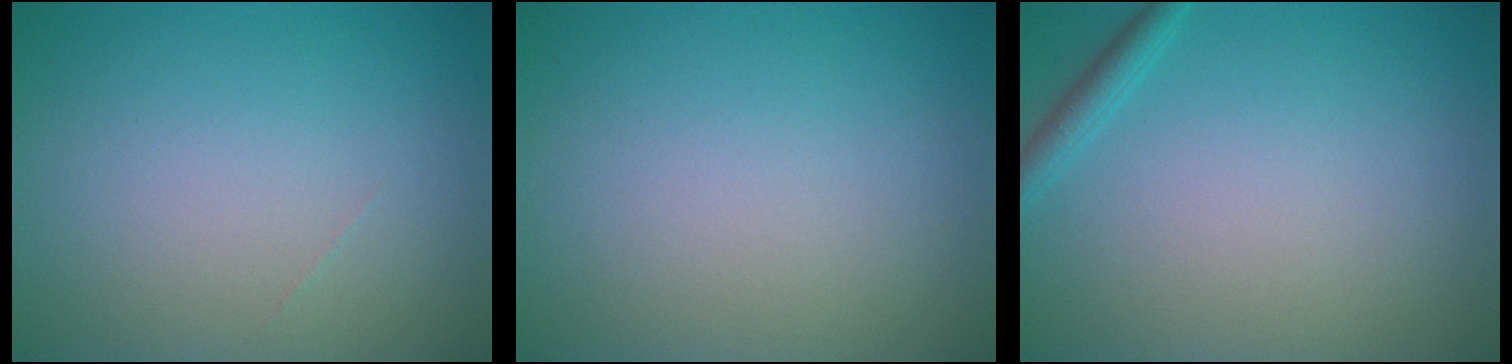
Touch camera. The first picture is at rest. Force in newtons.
{"total": 0.0}
{"total": 1.5, "press": 1.5, "slide": 0.2}